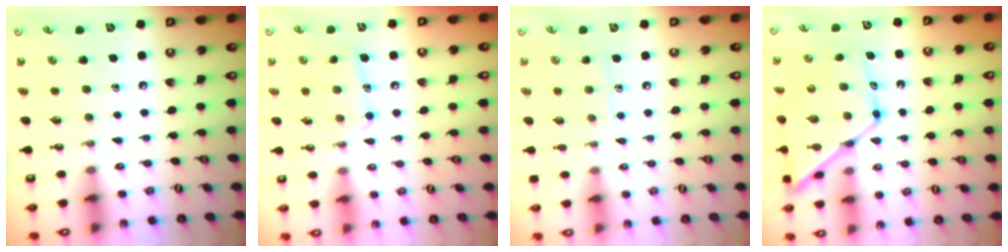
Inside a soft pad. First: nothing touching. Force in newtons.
{"total": 10.5, "press": 10.4, "slide": 0.8}
{"total": 6.9, "press": 6.9, "slide": 0.6}
{"total": 13.7, "press": 13.7, "slide": 1.3}